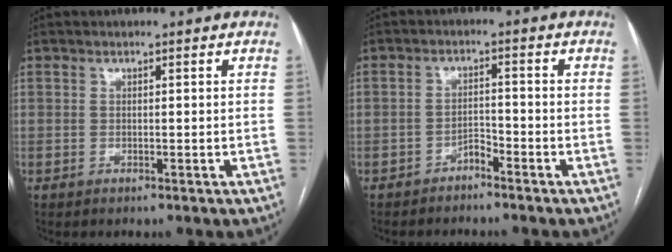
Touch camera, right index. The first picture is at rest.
{"total": 2.2, "force": [-1.9, 0.6, 0.8], "torque": [-0.010, 0.003, -0.035]}